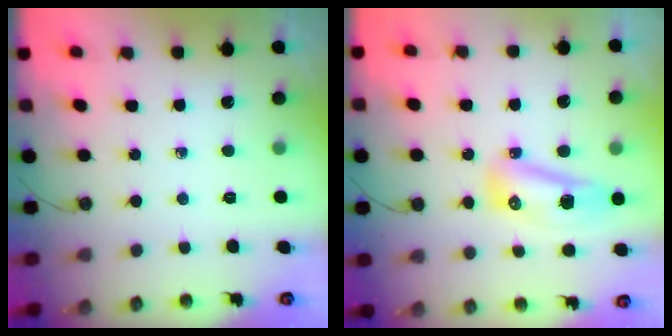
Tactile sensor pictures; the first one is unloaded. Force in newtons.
{"total": 9.4, "press": 9.3, "slide": 1.6}